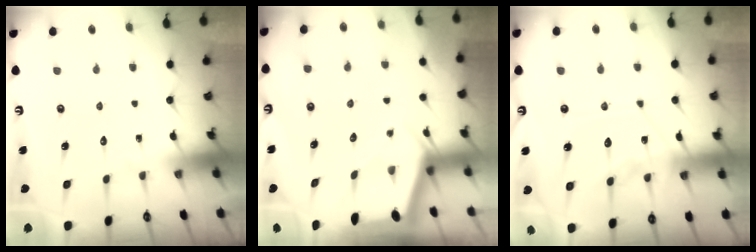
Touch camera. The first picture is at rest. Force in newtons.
{"total": 2.9, "press": 2.9, "slide": 0.1}
{"total": 13.0, "press": 12.9, "slide": 1.2}